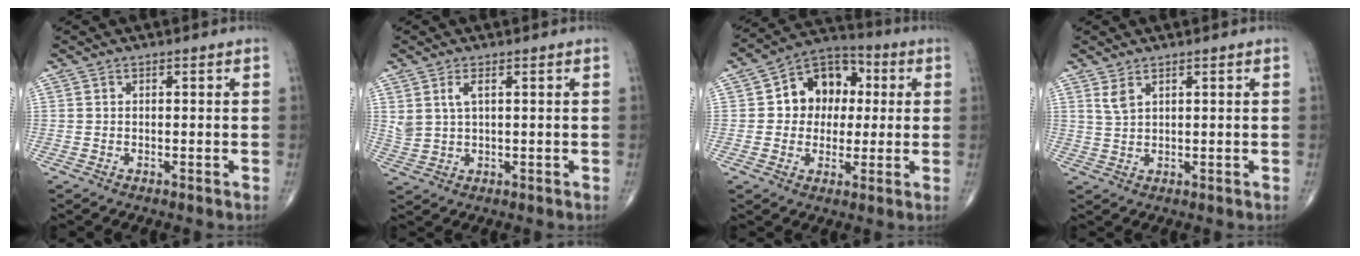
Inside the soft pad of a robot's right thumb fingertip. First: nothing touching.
{"total": 3.7, "force": [1.6, 1.5, 2.9], "torque": [-0.064, -0.005, 0.038]}
{"total": 12.2, "force": [1.7, 9.7, 7.2], "torque": [-0.055, 0.018, 0.017]}
{"total": 2.4, "force": [1.5, 0.8, 1.6], "torque": [-0.036, -0.004, 0.039]}